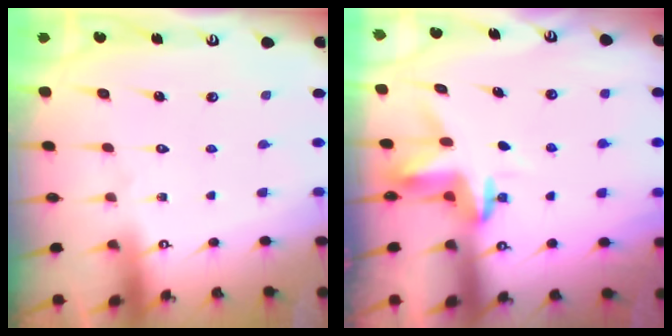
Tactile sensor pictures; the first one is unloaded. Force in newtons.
{"total": 3.6, "press": 3.6, "slide": 0.2}